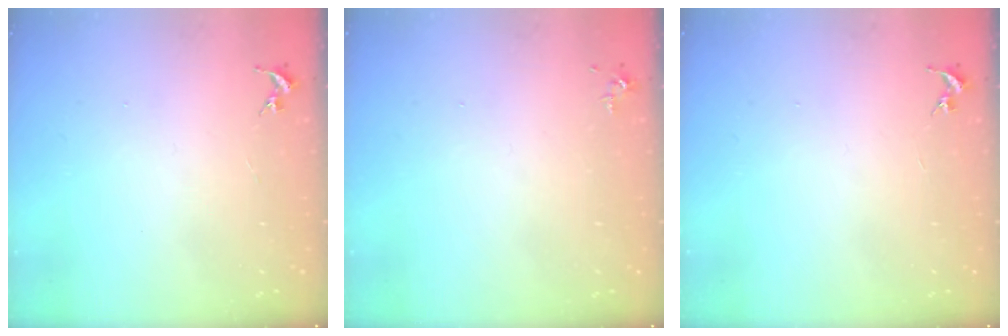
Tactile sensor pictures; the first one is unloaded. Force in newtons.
{"total": 3.2, "press": 3.2, "slide": 0.5}
{"total": 0.0}